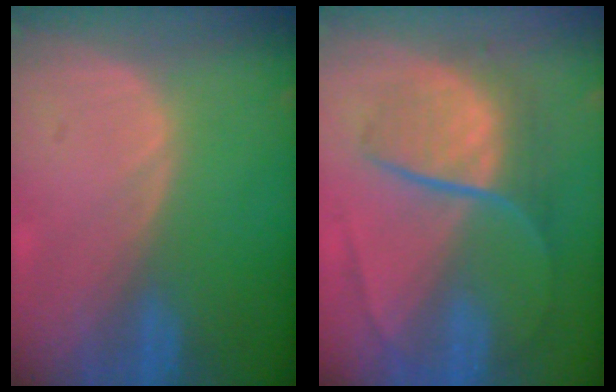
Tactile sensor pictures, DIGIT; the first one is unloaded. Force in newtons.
{"total": 8.3, "press": 7.6, "slide": 3.3}